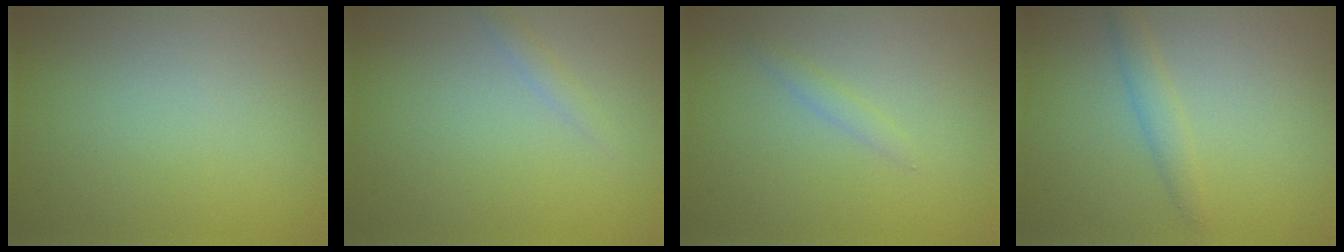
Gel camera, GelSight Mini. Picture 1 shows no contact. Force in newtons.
{"total": 0.9, "press": 0.9, "slide": 0.0}
{"total": 0.9, "press": 0.9, "slide": 0.1}
{"total": 1.7, "press": 1.7, "slide": 0.1}